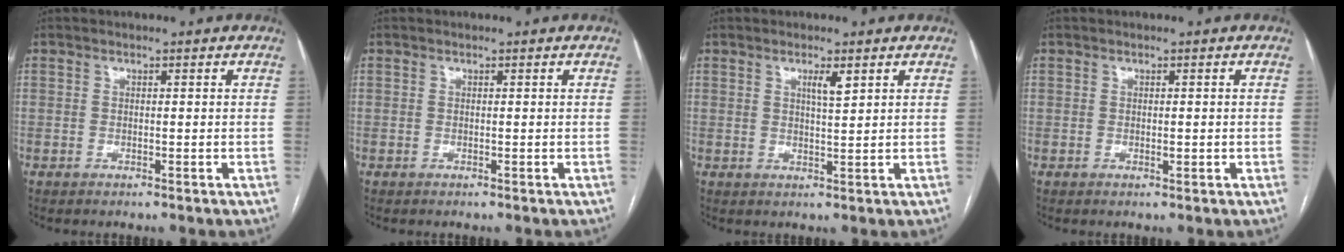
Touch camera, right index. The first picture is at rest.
{"total": 0.0}
{"total": 2.4, "force": [1.3, 0.2, 2.0], "torque": [-0.038, -0.002, 0.024]}
{"total": 0.8, "force": [-0.1, 0.3, 0.7], "torque": [-0.012, -0.001, 0.001]}